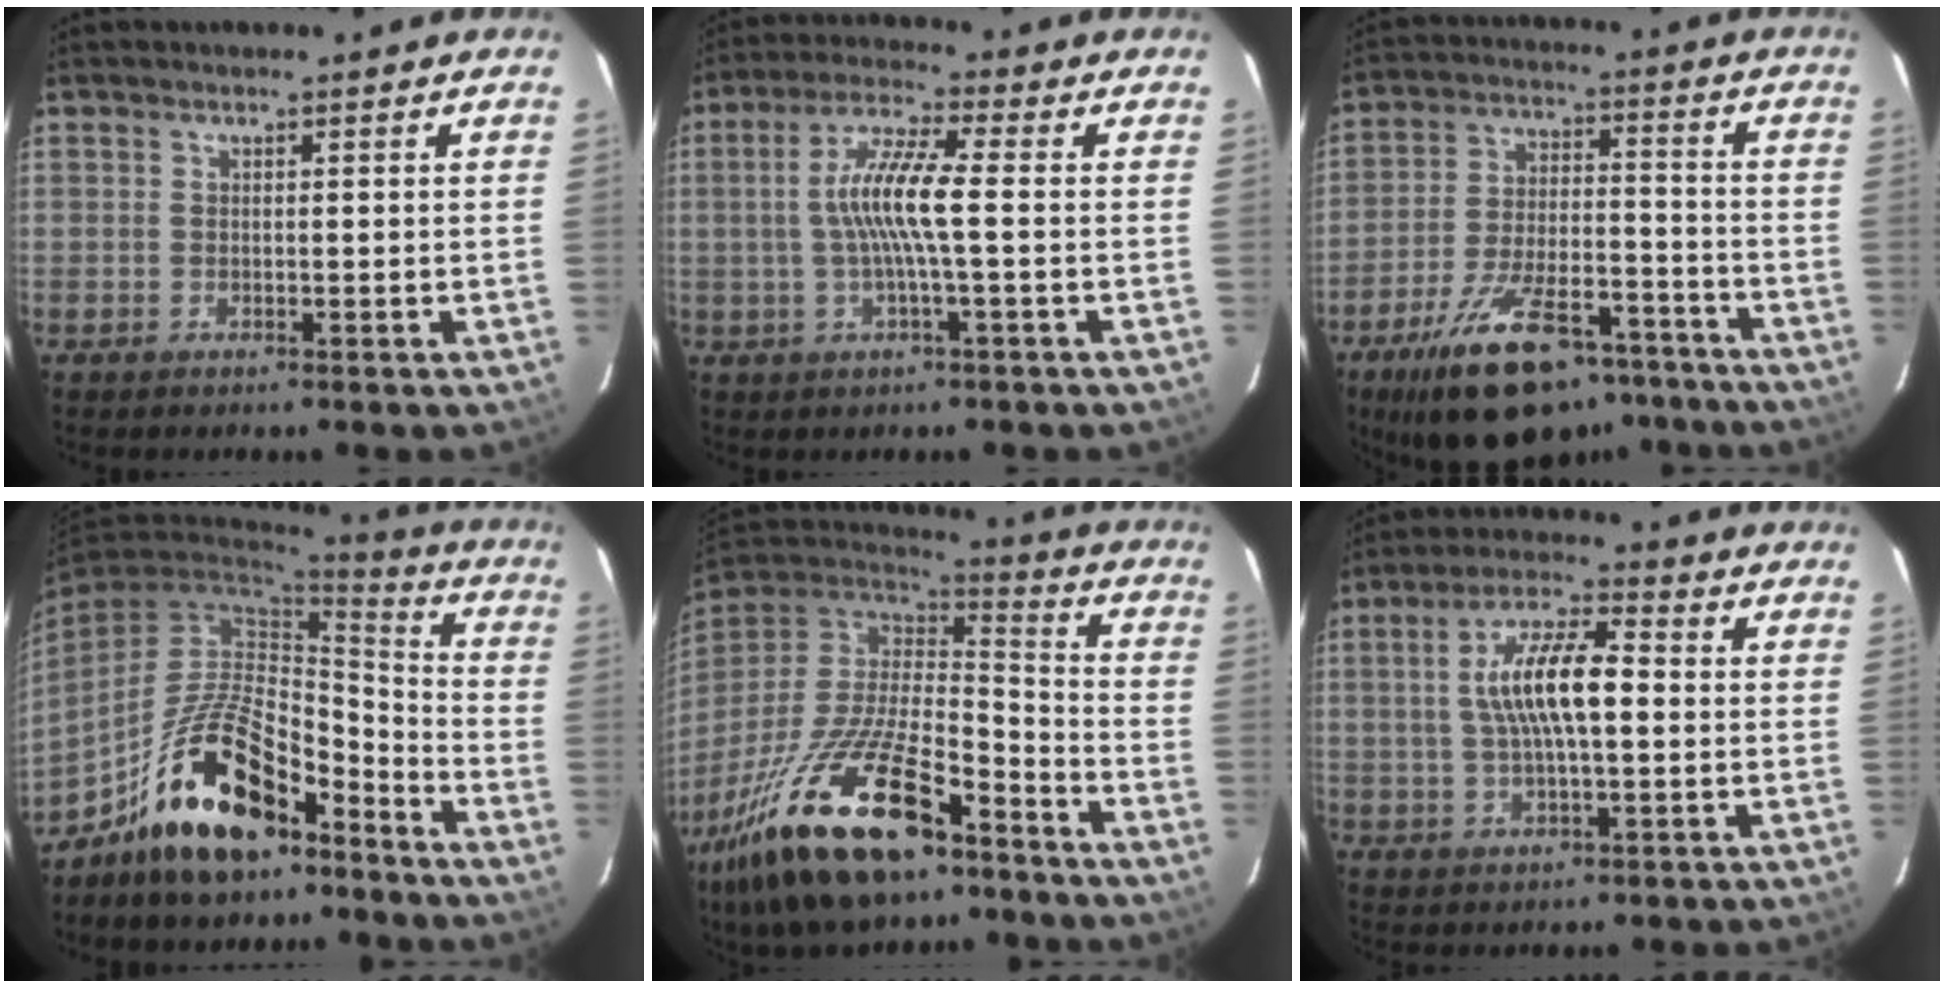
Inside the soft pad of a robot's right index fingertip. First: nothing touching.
{"total": 8.8, "force": [-0.5, 0.4, 8.8], "torque": [-0.176, 0.007, -0.010]}
{"total": 21.3, "force": [-15.4, 8.6, 11.8], "torque": [-0.215, -0.007, -0.231]}
{"total": 17.4, "force": [-11.6, 7.5, 10.6], "torque": [-0.208, 0.024, -0.194]}
{"total": 27.1, "force": [-16.6, 10.3, 18.7], "torque": [-0.374, -0.039, -0.284]}
{"total": 11.1, "force": [0.6, 3.2, 10.6], "torque": [-0.198, 0.014, 0.010]}